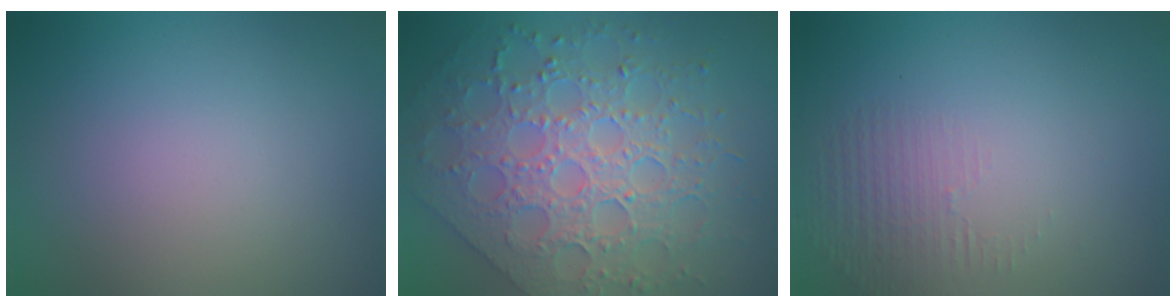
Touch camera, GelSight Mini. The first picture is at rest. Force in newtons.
{"total": 6.5, "press": 5.8, "slide": 3.0}
{"total": 1.4, "press": 0.1, "slide": 1.4}